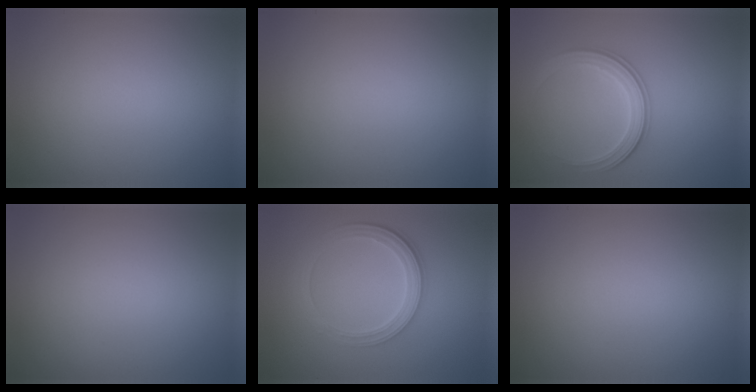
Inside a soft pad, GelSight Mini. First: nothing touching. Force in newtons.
{"total": 0.0}
{"total": 2.9, "press": 2.8, "slide": 0.5}
{"total": 0.0}
{"total": 3.7, "press": 2.9, "slide": 2.4}
{"total": 0.0}